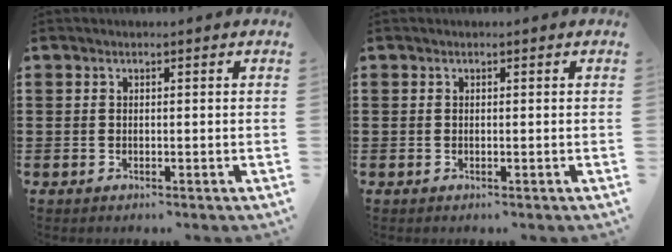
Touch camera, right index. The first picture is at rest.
{"total": 0.0}